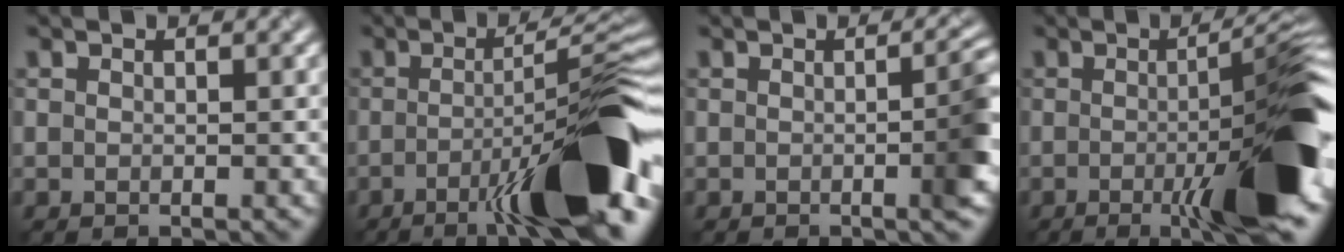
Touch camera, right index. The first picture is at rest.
{"total": 12.3, "force": [-4.8, 1.7, 11.2], "torque": [-0.157, 0.013, -0.077]}
{"total": 4.2, "force": [-0.2, 1.0, 4.1], "torque": [-0.046, 0.009, -0.003]}
{"total": 11.6, "force": [-2.4, 1.9, 11.2], "torque": [-0.143, -0.002, -0.038]}